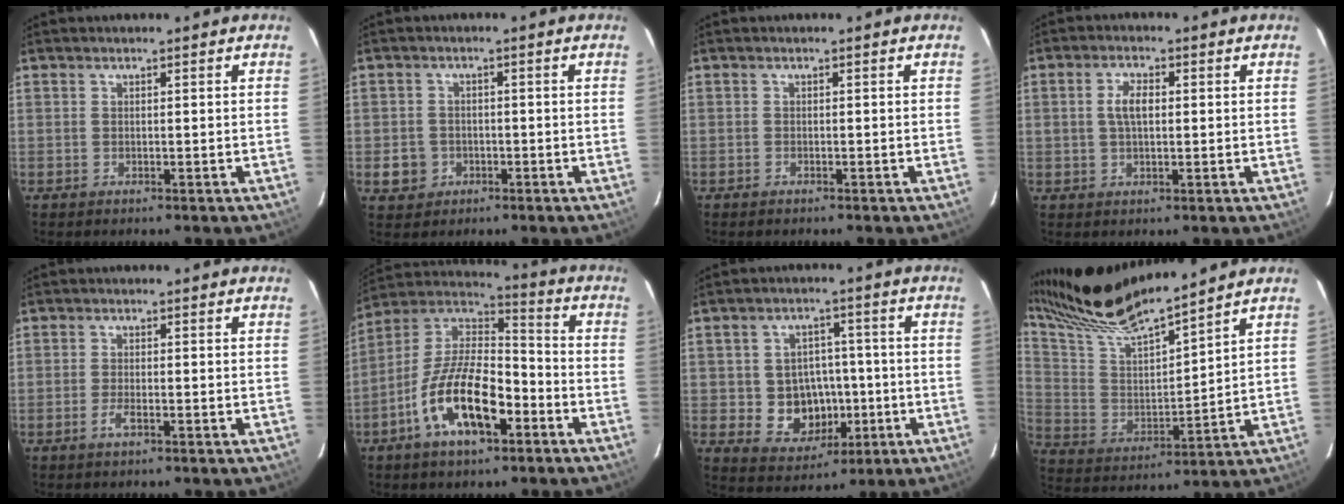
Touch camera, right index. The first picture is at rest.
{"total": 4.1, "force": [-1.2, 3.9, 0.3], "torque": [-0.011, 0.017, -0.013]}
{"total": 0.6, "force": [-0.5, 0.3, 0.1], "torque": [-0.003, 0.003, -0.010]}
{"total": 4.0, "force": [0.4, 2.0, 3.4], "torque": [-0.066, 0.008, 0.011]}
{"total": 2.2, "force": [-1.3, 0.5, 1.6], "torque": [-0.040, -0.001, -0.028]}
{"total": 16.9, "force": [-7.4, 7.4, 13.3], "torque": [-0.256, 0.002, -0.135]}
{"total": 9.3, "force": [-1.8, 8.2, 4.1], "torque": [-0.096, 0.014, -0.008]}
{"total": 18.2, "force": [15.9, 1.1, 8.8], "torque": [-0.162, -0.003, 0.287]}